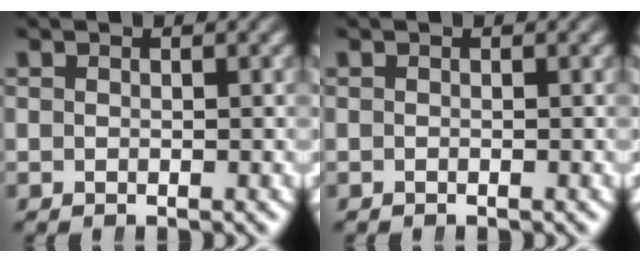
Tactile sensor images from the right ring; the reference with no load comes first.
{"total": 0.0}